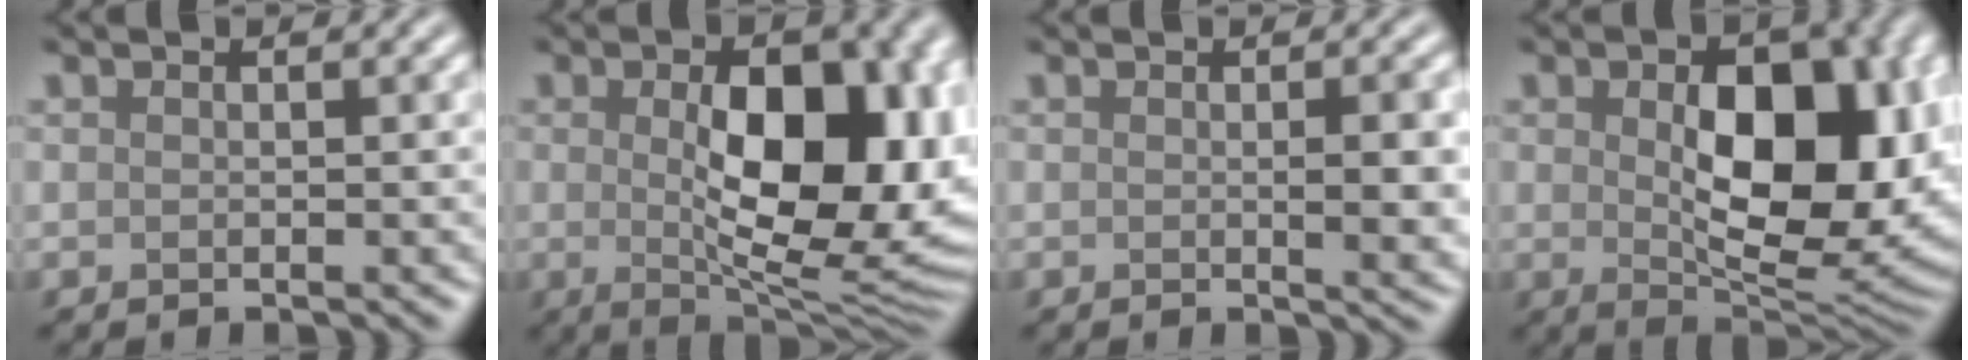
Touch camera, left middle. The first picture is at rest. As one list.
[{"total": 12.4, "force": [0.4, 6.2, 10.7], "torque": [-0.135, -0.008, 0.014]}, {"total": 2.9, "force": [0.0, 0.6, 2.8], "torque": [-0.038, -0.003, 0.001]}, {"total": 11.8, "force": [0.8, 6.6, 9.7], "torque": [-0.133, -0.010, 0.022]}]